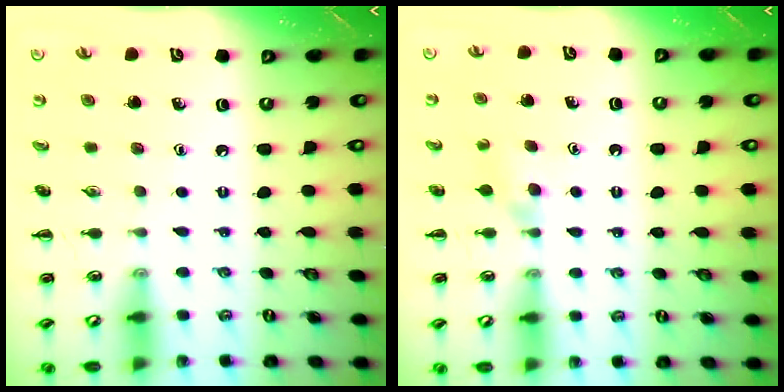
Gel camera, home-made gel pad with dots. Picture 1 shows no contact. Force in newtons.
{"total": 2.0, "press": 1.8, "slide": 0.9}